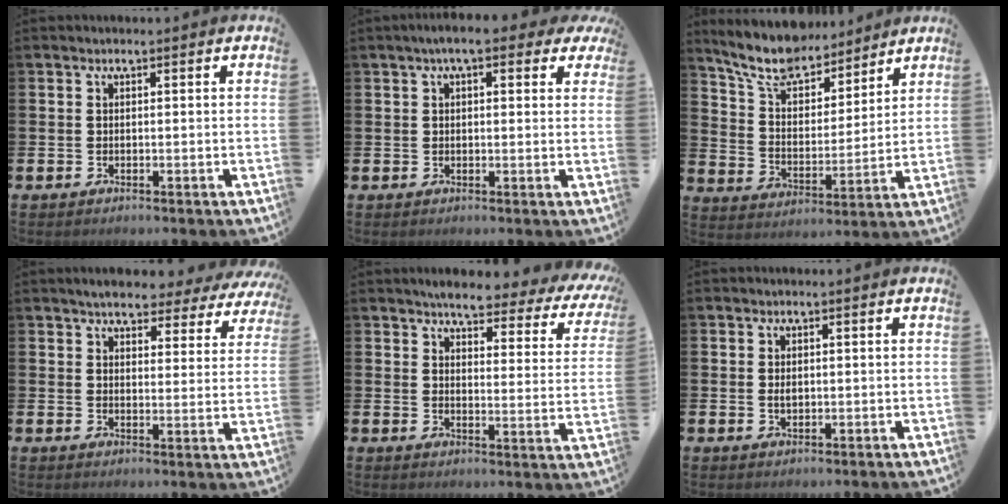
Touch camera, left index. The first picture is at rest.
{"total": 4.4, "force": [3.0, 1.7, 2.8], "torque": [-0.046, 0.001, 0.048]}
{"total": 9.3, "force": [8.5, 2.8, 2.5], "torque": [-0.085, -0.051, 0.155]}
{"total": 5.1, "force": [4.8, 1.3, 1.4], "torque": [-0.037, -0.029, 0.080]}
{"total": 4.8, "force": [4.3, 1.1, 1.9], "torque": [-0.041, -0.035, 0.067]}
{"total": 1.2, "force": [0.2, 0.8, 0.8], "torque": [-0.007, 0.002, 0.000]}